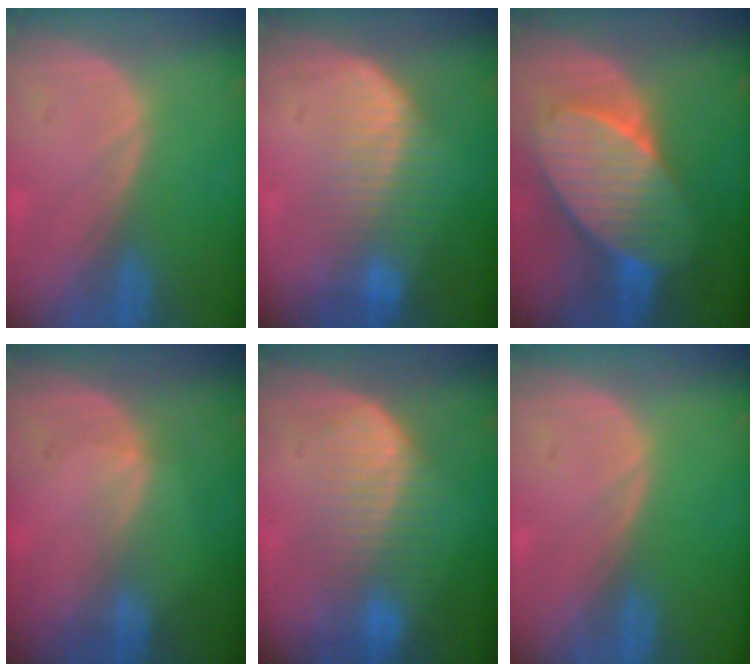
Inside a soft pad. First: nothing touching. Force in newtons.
{"total": 7.2, "press": 6.6, "slide": 3.0}
{"total": 10.6, "press": 10.5, "slide": 0.8}
{"total": 1.3, "press": 0.9, "slide": 0.9}
{"total": 6.9, "press": 6.8, "slide": 1.4}
{"total": 0.0}